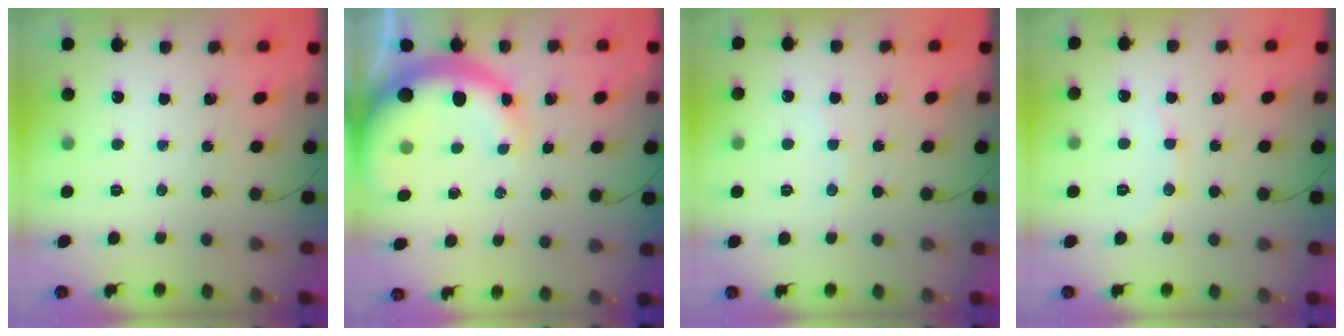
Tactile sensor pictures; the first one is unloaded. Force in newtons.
{"total": 8.7, "press": 8.4, "slide": 2.2}
{"total": 2.2, "press": 2.1, "slide": 0.7}
{"total": 5.9, "press": 5.7, "slide": 1.6}